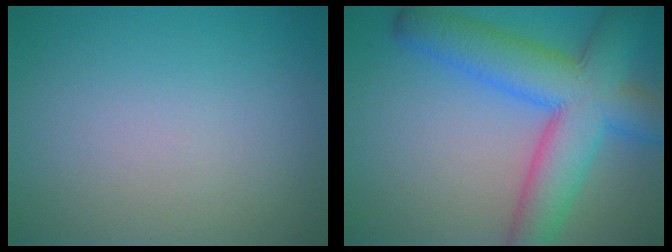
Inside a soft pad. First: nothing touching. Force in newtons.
{"total": 9.7, "press": 9.7, "slide": 0.3}